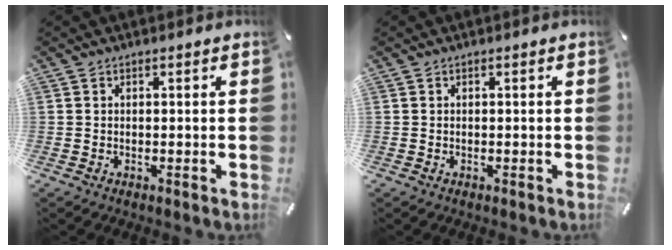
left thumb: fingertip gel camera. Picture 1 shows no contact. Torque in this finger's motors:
{"motor_torque": [0.00, 0.00, 0.00, 0.00, 0.00]}